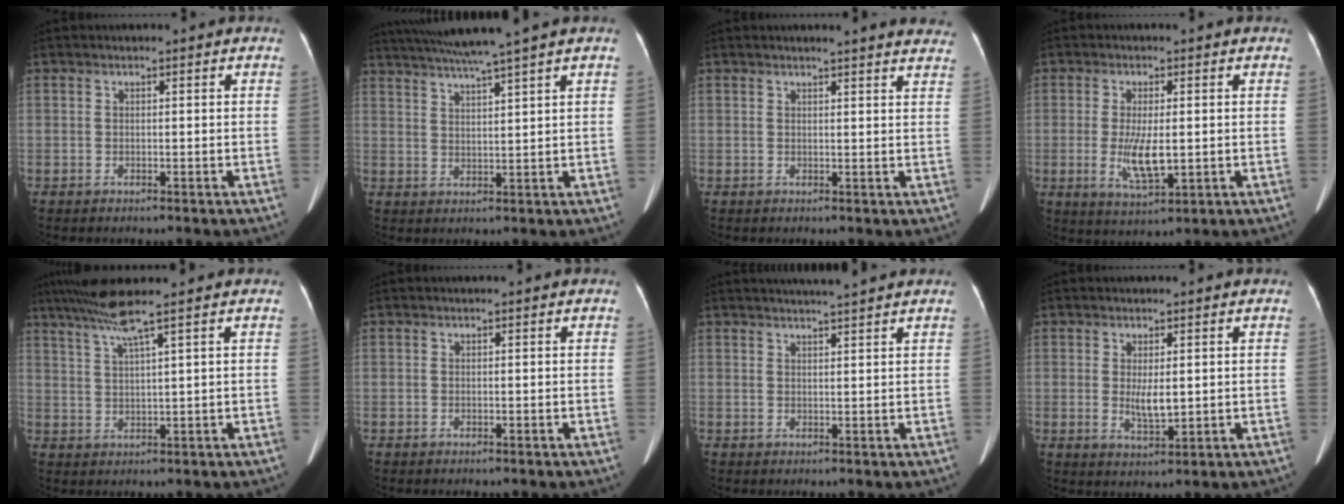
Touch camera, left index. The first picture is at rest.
{"total": 9.6, "force": [8.0, -2.2, 4.8], "torque": [-0.082, 0.009, 0.127]}
{"total": 11.4, "force": [10.7, 0.9, 3.9], "torque": [-0.027, -0.015, 0.098]}
{"total": 5.9, "force": [-0.7, 1.7, 5.6], "torque": [-0.113, -0.015, -0.010]}
{"total": 5.4, "force": [3.9, -1.6, 3.4], "torque": [-0.073, 0.004, 0.079]}
{"total": 0.0}
{"total": 5.2, "force": [4.6, -0.6, 2.2], "torque": [-0.031, 0.012, 0.056]}
{"total": 3.4, "force": [0.2, 1.0, 3.3], "torque": [-0.061, -0.010, 0.006]}